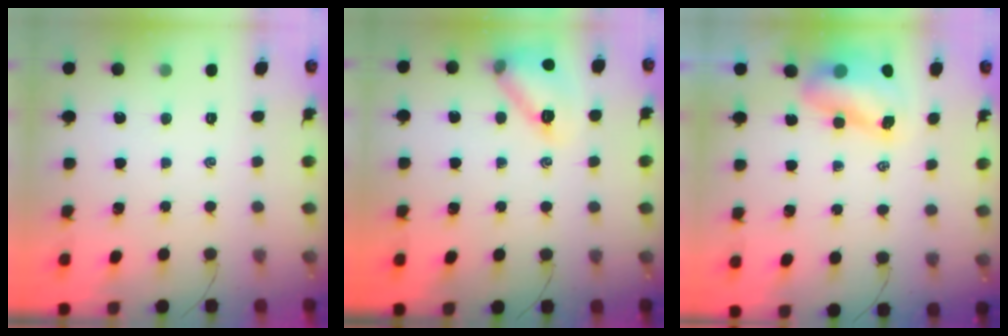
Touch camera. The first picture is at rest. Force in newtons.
{"total": 13.7, "press": 13.6, "slide": 1.0}
{"total": 8.0, "press": 7.9, "slide": 1.4}